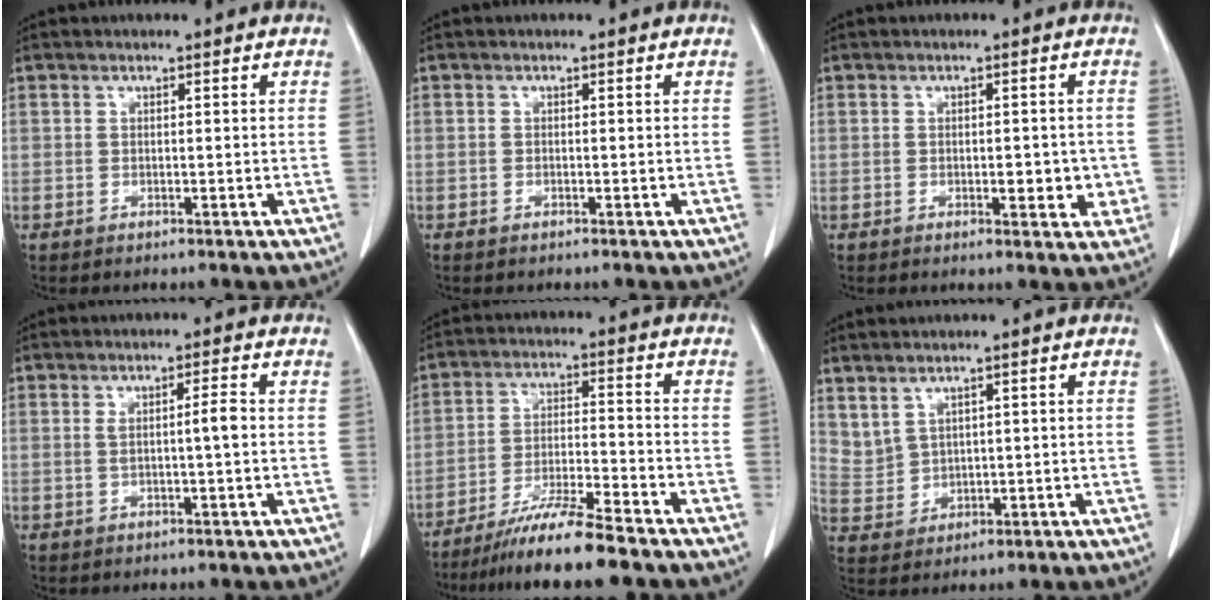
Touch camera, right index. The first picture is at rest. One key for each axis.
{"total": 0.0}
{"total": 3.9, "fx": -0.7, "fy": 1.8, "fz": 3.4, "tx": -0.034, "ty": 0.000, "tz": -0.006}
{"total": 2.6, "fx": 0.1, "fy": -0.1, "fz": 2.6, "tx": -0.041, "ty": 0.004, "tz": 0.006}
{"total": 9.3, "fx": -7.7, "fy": -0.8, "fz": 5.1, "tx": -0.085, "ty": -0.024, "tz": -0.138}
{"total": 3.6, "fx": 2.7, "fy": 2.2, "fz": 1.1, "tx": -0.023, "ty": 0.003, "tz": 0.072}